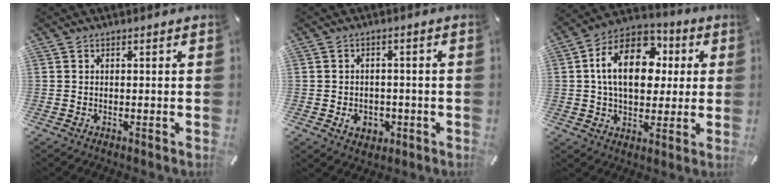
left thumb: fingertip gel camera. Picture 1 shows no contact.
{"total": 4.8, "force": [-1.4, 3.9, 2.4], "torque": [-0.039, 0.002, -0.025]}
{"total": 17.9, "force": [3.7, 12.1, 12.7], "torque": [-0.234, 0.000, 0.062]}